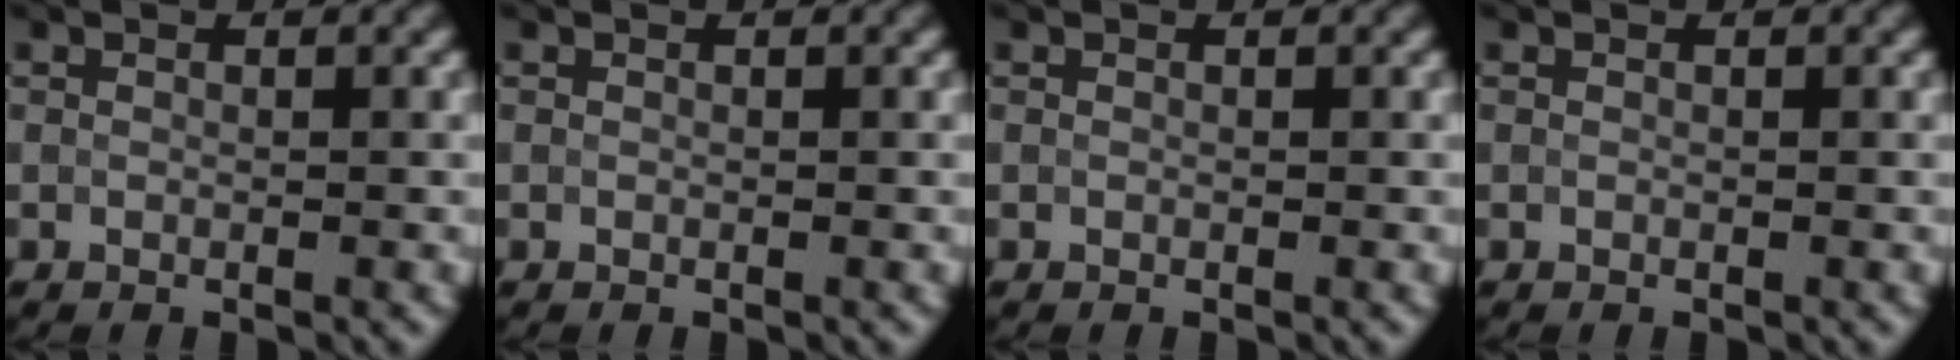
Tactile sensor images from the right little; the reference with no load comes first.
{"total": 0.0}
{"total": 0.0}
{"total": 0.0}